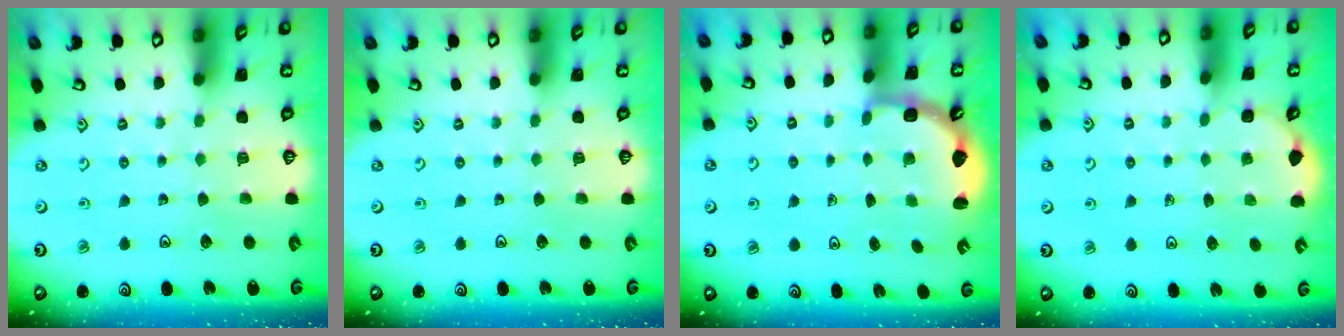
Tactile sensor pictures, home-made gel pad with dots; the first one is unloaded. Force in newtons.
{"total": 0.0}
{"total": 3.3, "press": 2.3, "slide": 2.3}
{"total": 2.1, "press": 1.8, "slide": 1.1}